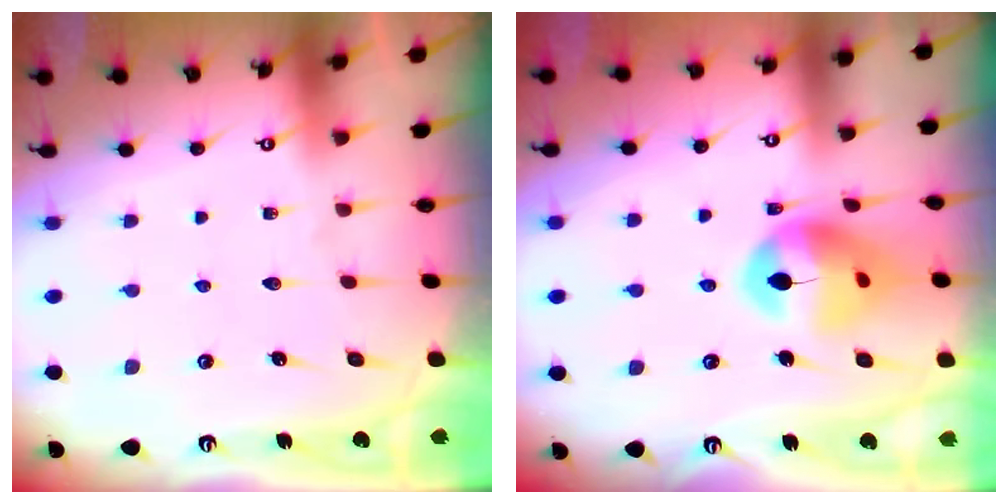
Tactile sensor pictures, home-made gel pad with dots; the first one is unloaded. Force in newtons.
{"total": 13.9, "press": 13.9, "slide": 1.3}